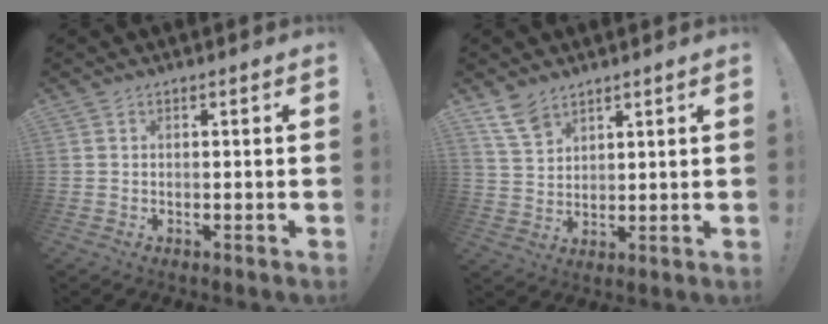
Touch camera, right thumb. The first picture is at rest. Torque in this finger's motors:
{"motor_torque": [-0.22, 0.28, -0.28, 0.43, 0.00]}